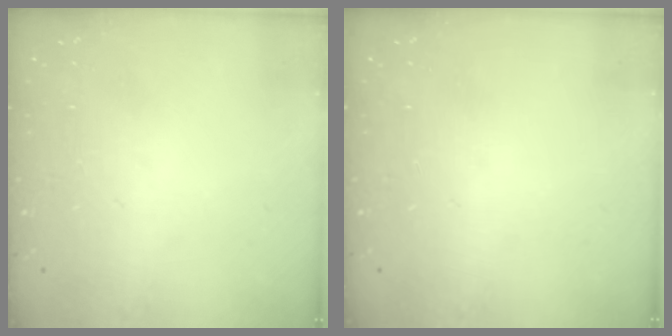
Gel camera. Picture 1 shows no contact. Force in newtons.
{"total": 0.0}